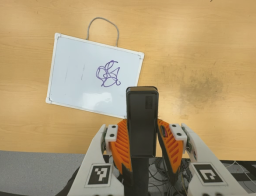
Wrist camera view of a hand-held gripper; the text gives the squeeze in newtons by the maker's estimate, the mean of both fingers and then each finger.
{"total": 4.1, "left": 2.7, "right": 5.5}